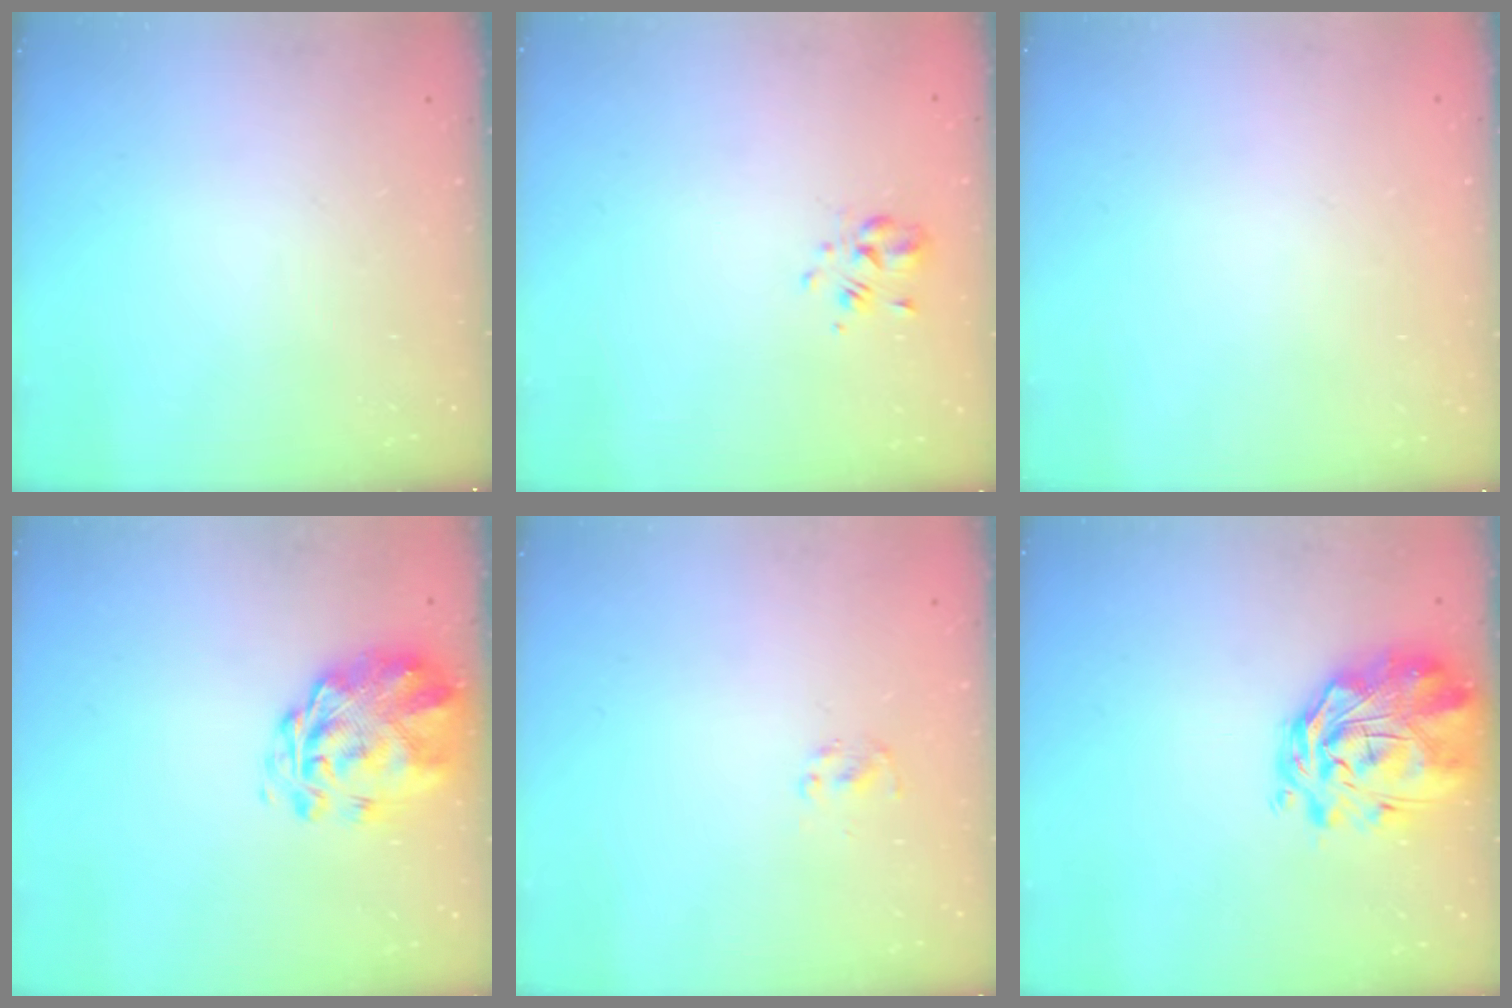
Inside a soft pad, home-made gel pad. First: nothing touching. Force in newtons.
{"total": 2.0, "press": 1.7, "slide": 0.9}
{"total": 1.8, "press": 1.8, "slide": 0.2}
{"total": 2.8, "press": 2.5, "slide": 1.3}
{"total": 2.1, "press": 1.9, "slide": 0.9}
{"total": 3.3, "press": 3.0, "slide": 1.5}